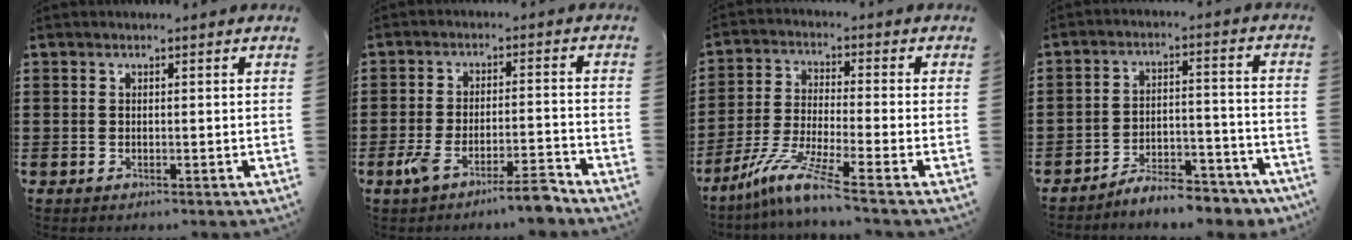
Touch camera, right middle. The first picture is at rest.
{"total": 6.5, "force": [-5.2, 0.3, 3.9], "torque": [-0.068, -0.005, -0.094]}
{"total": 8.1, "force": [-5.9, 0.2, 5.5], "torque": [-0.122, -0.018, -0.119]}
{"total": 6.3, "force": [-6.1, 0.7, 1.2], "torque": [-0.015, 0.015, -0.117]}